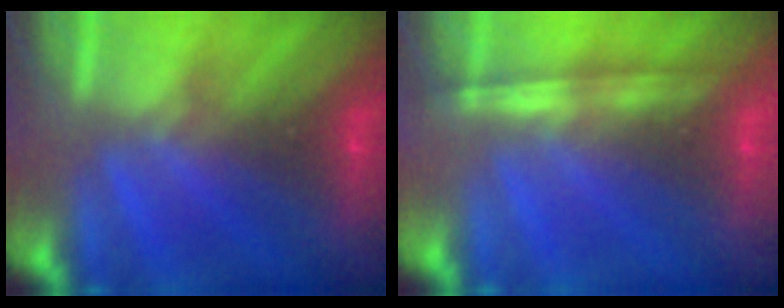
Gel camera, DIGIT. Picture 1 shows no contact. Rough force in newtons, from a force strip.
{"total": 1.2}